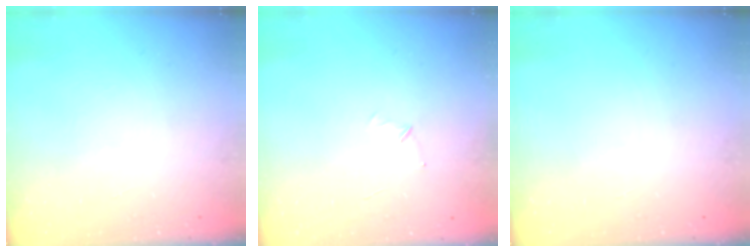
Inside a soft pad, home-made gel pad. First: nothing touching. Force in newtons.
{"total": 3.6, "press": 3.5, "slide": 0.9}
{"total": 0.0}